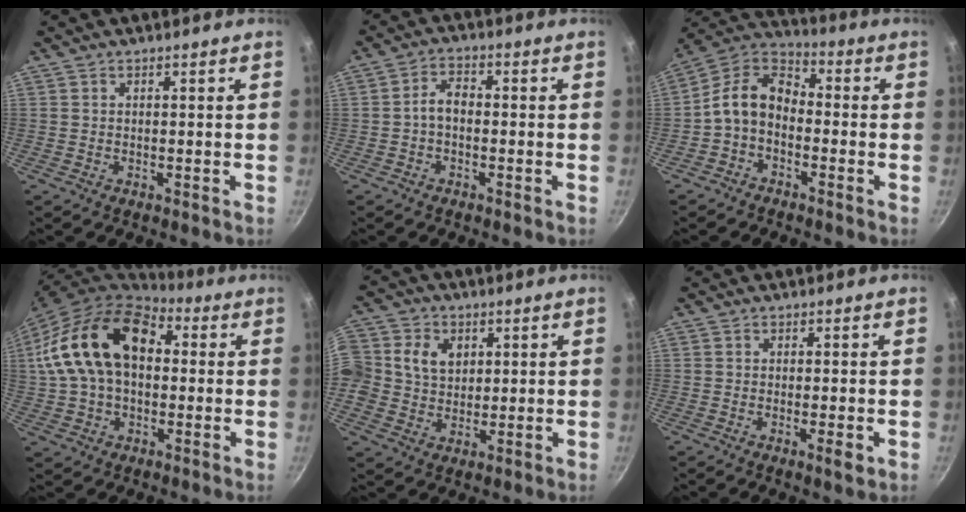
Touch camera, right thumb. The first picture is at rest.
{"total": 3.9, "force": [-0.8, 2.4, 2.9], "torque": [-0.045, 0.022, -0.023]}
{"total": 9.7, "force": [-2.3, 6.7, 6.7], "torque": [-0.109, 0.052, -0.066]}
{"total": 20.5, "force": [2.9, 13.4, 15.1], "torque": [-0.256, 0.039, 0.039]}
{"total": 15.2, "force": [2.8, 13.2, 7.0], "torque": [-0.169, 0.030, 0.047]}
{"total": 2.6, "force": [-0.8, 0.4, 2.4], "torque": [-0.050, -0.004, -0.016]}